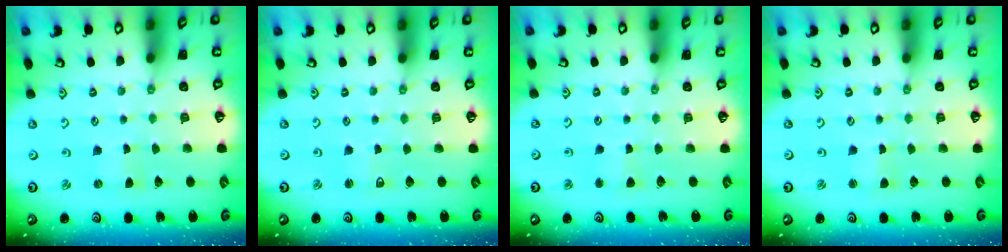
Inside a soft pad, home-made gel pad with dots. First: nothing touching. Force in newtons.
{"total": 2.2, "press": 2.2, "slide": 0.3}
{"total": 2.5, "press": 2.5, "slide": 0.3}
{"total": 2.0, "press": 2.0, "slide": 0.3}